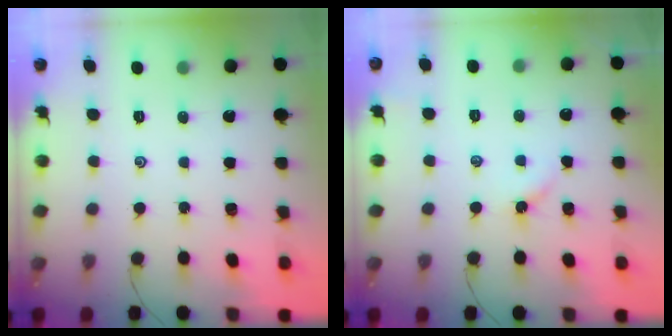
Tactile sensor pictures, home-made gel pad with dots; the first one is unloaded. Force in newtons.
{"total": 2.9, "press": 2.9, "slide": 0.4}